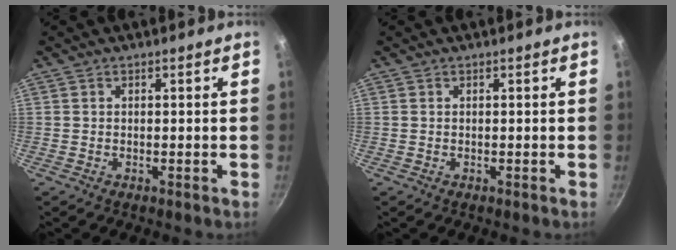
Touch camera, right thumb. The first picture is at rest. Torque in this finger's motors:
{"motor_torque": [0.08, -0.03, 0.19, -0.43, 0.01]}